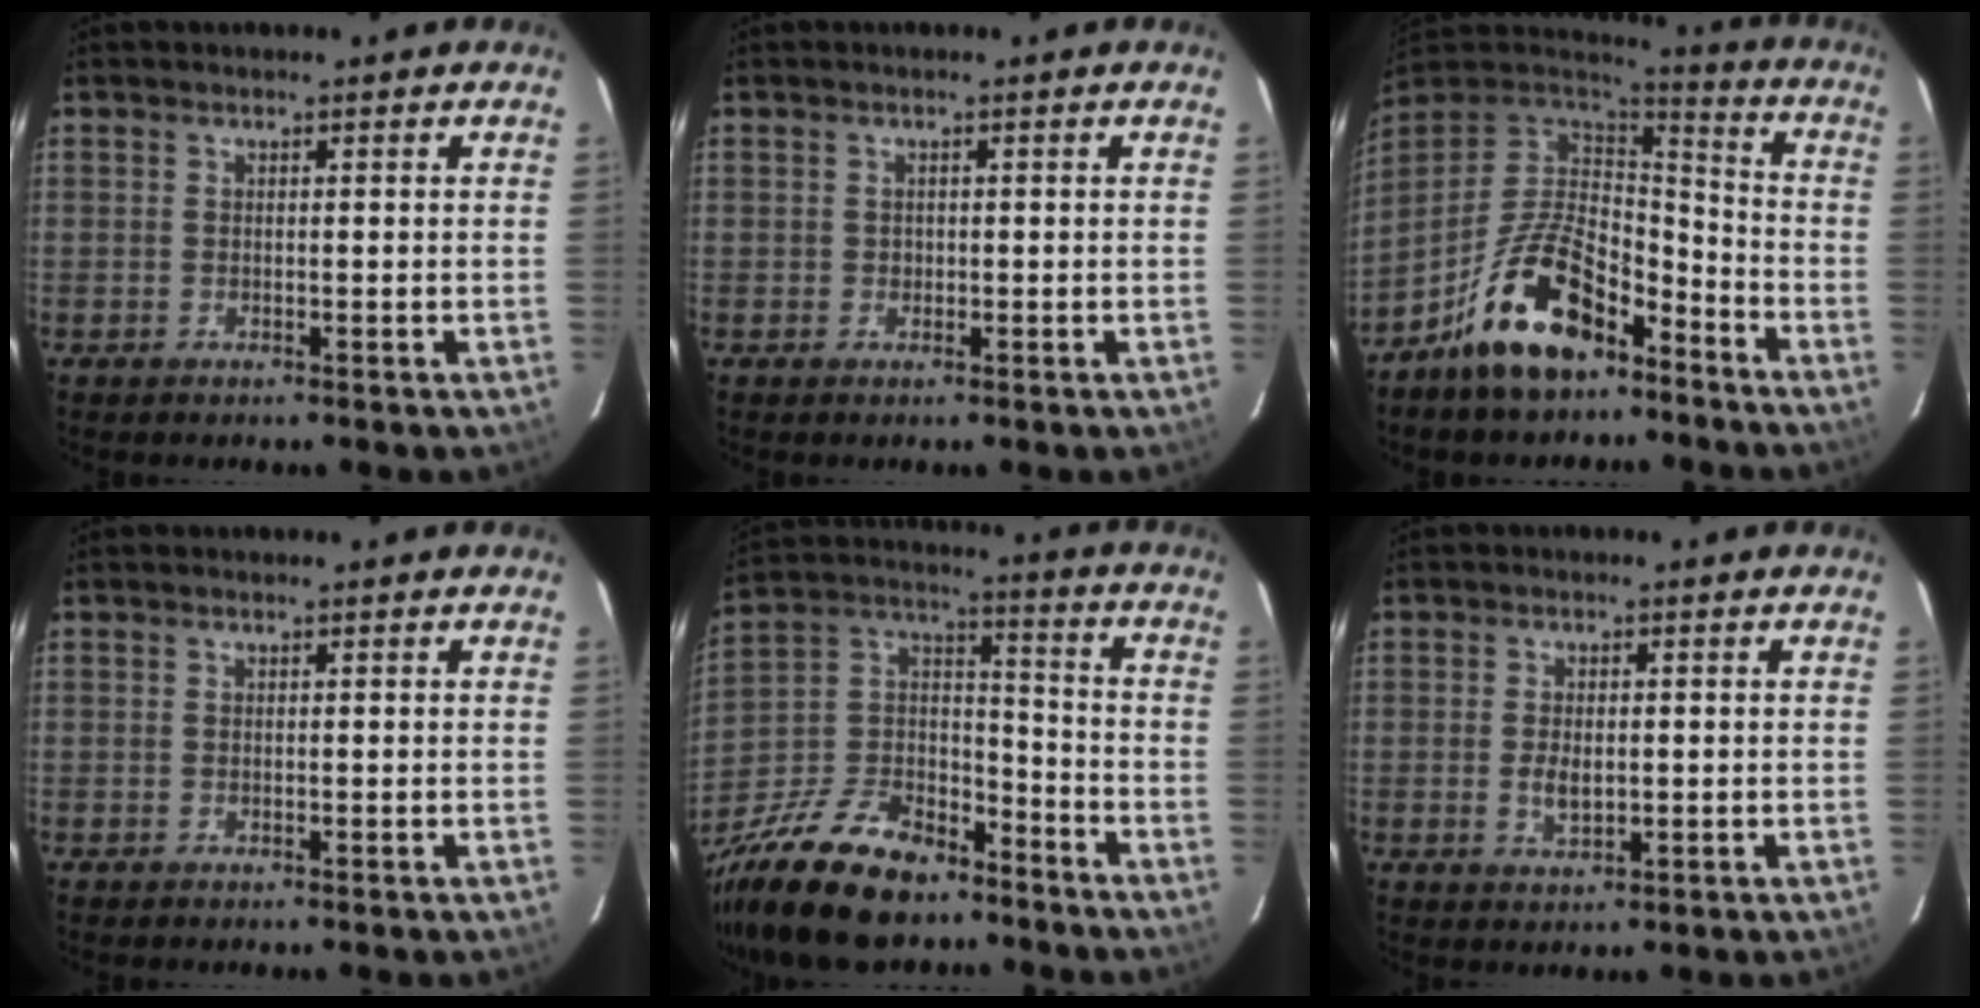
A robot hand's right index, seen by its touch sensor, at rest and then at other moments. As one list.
[{"total": 0.7, "force": [0.0, 0.7, -0.1], "torque": [0.006, 0.001, 0.003]}, {"total": 17.4, "force": [-10.8, 8.3, 10.9], "torque": [-0.215, 0.016, -0.183]}, {"total": 0.0}, {"total": 23.5, "force": [-16.5, 12.1, 11.6], "torque": [-0.267, 0.029, -0.271]}, {"total": 3.7, "force": [-0.4, 2.0, 3.0], "torque": [-0.056, -0.005, -0.003]}]